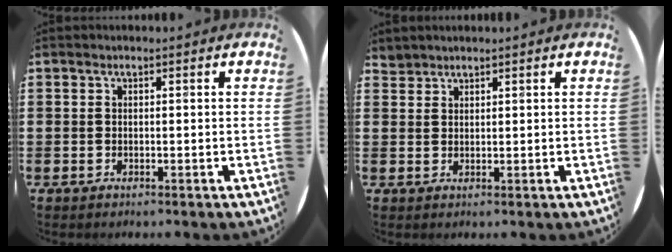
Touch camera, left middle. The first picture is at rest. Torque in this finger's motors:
{"motor_torque": [-0.29, -0.15, -0.10, 0.00]}